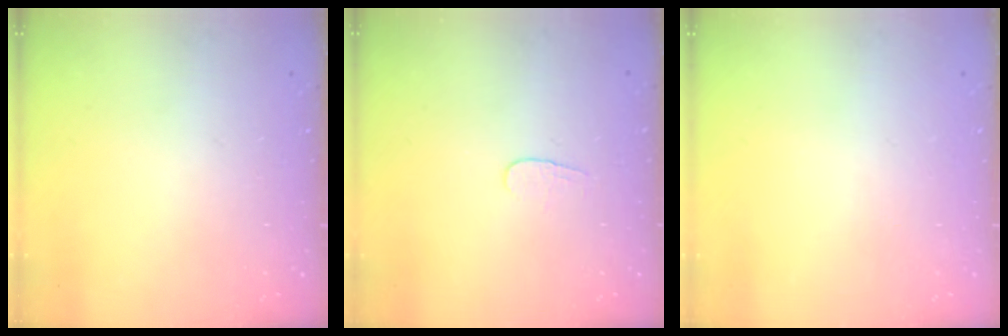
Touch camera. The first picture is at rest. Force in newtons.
{"total": 3.8, "press": 3.8, "slide": 0.3}
{"total": 0.0}